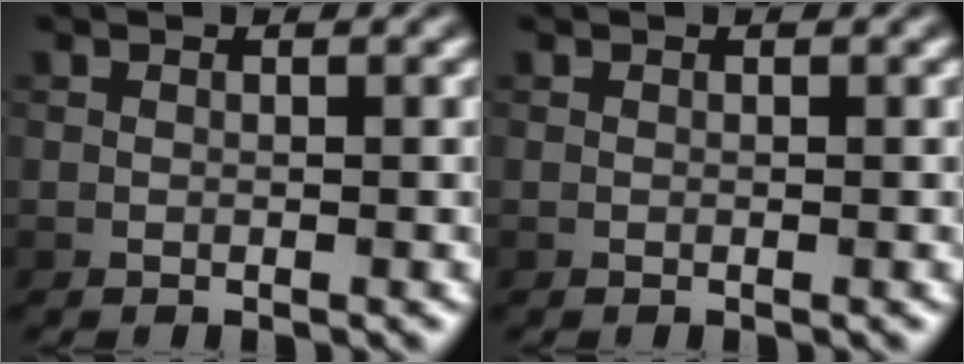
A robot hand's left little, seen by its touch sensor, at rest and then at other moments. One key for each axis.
{"total": 0.0}